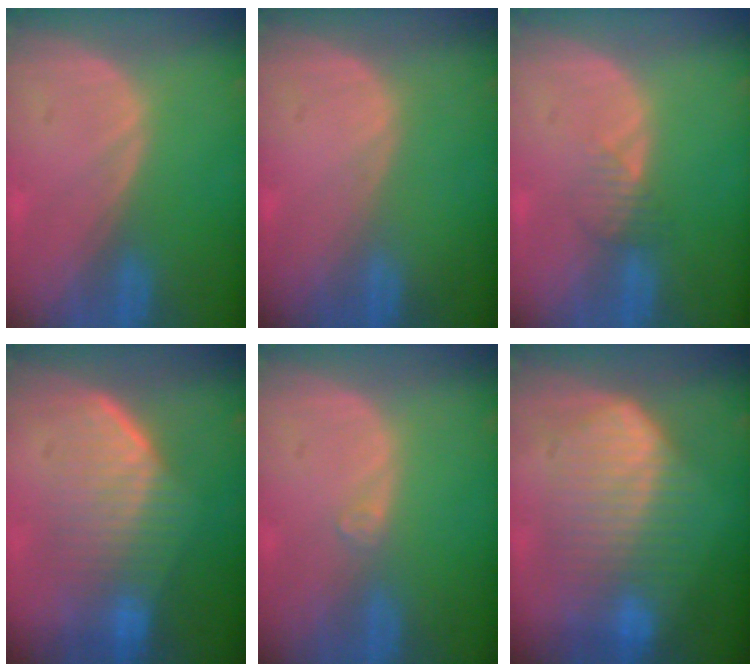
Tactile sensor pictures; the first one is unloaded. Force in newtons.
{"total": 0.0}
{"total": 2.1, "press": 2.1, "slide": 0.2}
{"total": 7.3, "press": 7.3, "slide": 0.4}
{"total": 0.9, "press": 0.8, "slide": 0.2}
{"total": 9.7, "press": 9.7, "slide": 0.8}